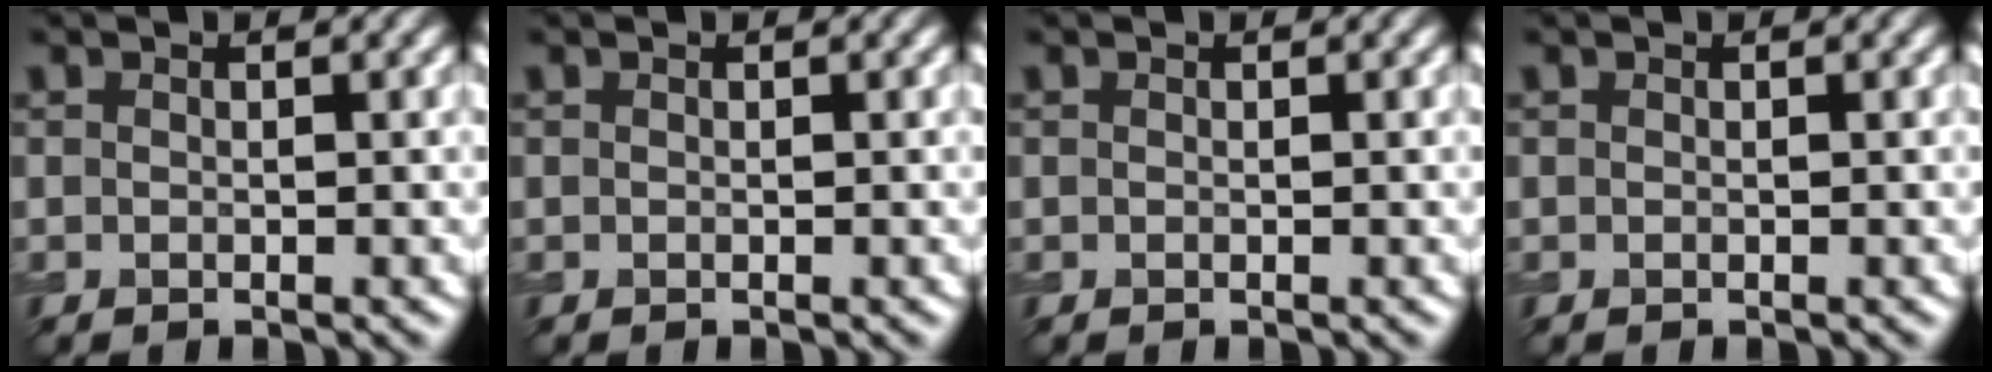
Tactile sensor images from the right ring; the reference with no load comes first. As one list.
[{"total": 0.0}, {"total": 0.0}, {"total": 0.0}]